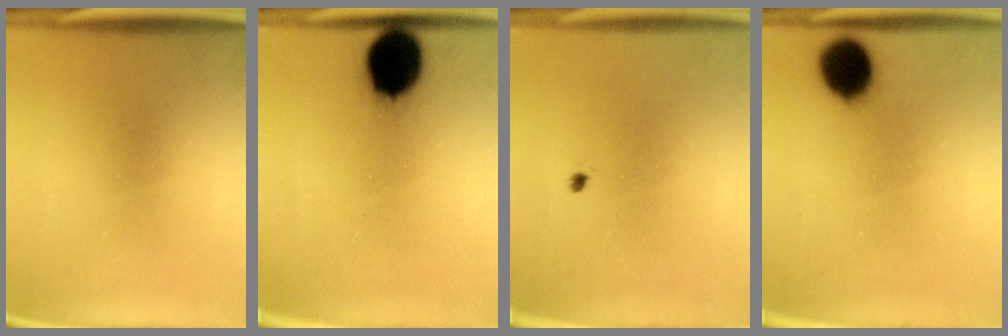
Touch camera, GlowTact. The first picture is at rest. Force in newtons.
{"total": 14.0}
{"total": 0.6}
{"total": 10.2}